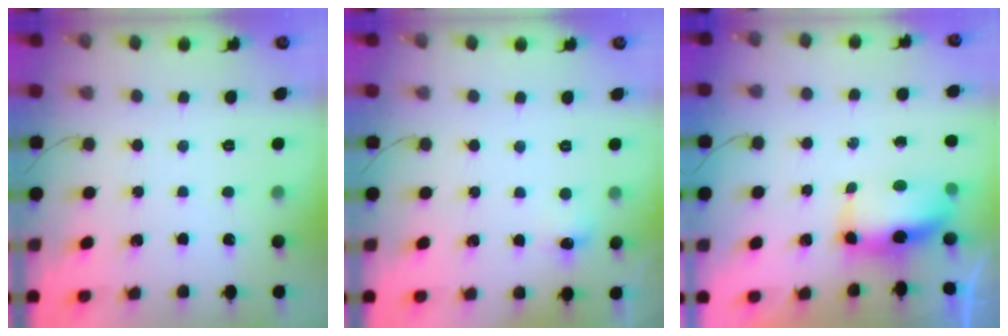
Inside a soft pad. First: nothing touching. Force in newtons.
{"total": 5.4, "press": 5.3, "slide": 1.3}
{"total": 9.1, "press": 8.2, "slide": 4.0}